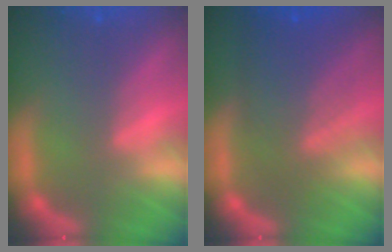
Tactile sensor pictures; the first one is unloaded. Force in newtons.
{"total": 7.5}